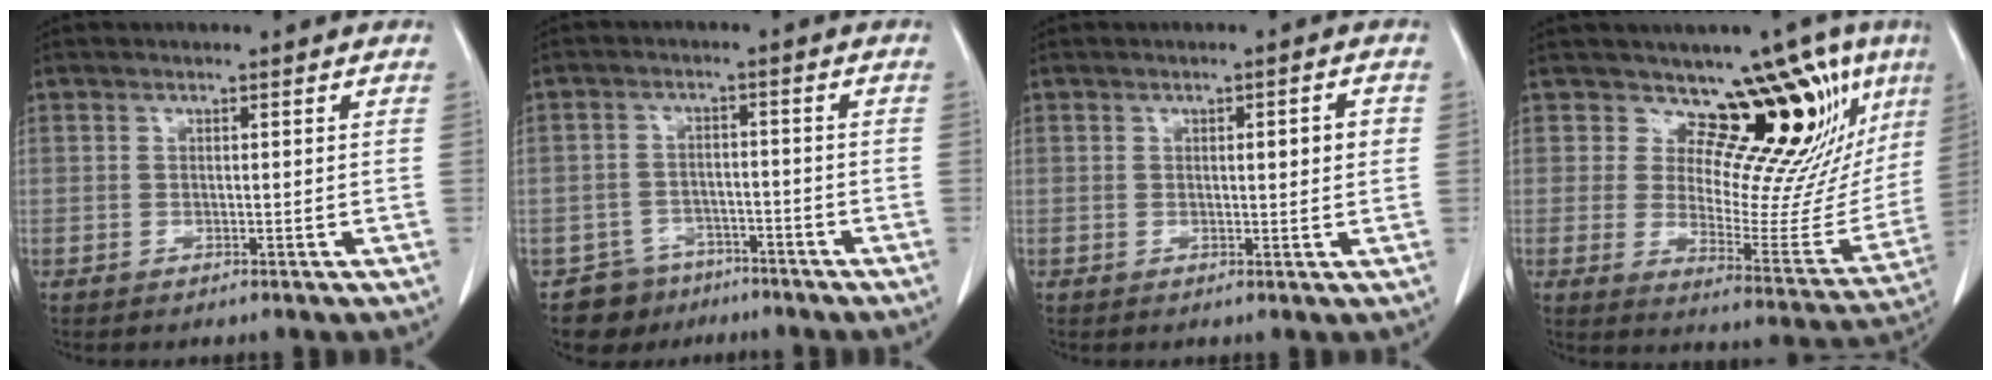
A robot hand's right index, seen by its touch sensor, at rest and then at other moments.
{"total": 6.3, "force": [-4.6, 4.4, -0.4], "torque": [0.017, 0.019, -0.071]}
{"total": 3.0, "force": [0.5, 0.6, 2.8], "torque": [-0.040, 0.003, 0.007]}
{"total": 17.1, "force": [11.0, 5.9, 11.6], "torque": [-0.131, -0.032, 0.137]}